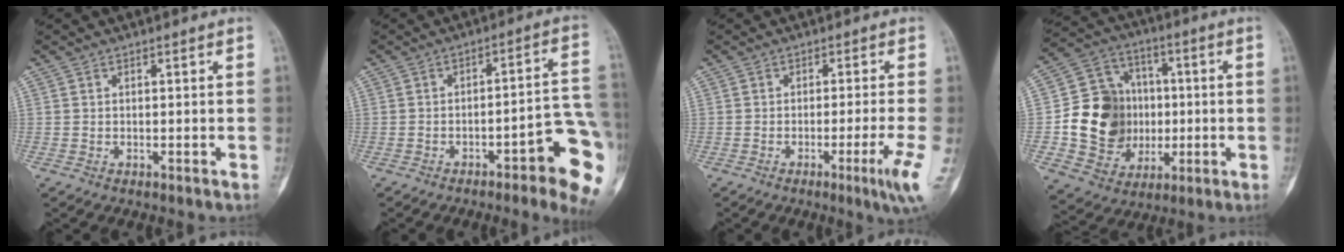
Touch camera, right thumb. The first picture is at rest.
{"total": 14.9, "force": [-6.6, 3.1, 13.0], "torque": [-0.103, 0.052, -0.080]}
{"total": 6.2, "force": [-2.5, -0.6, 5.7], "torque": [-0.087, -0.007, -0.040]}
{"total": 17.5, "force": [-0.9, 15.1, 8.9], "torque": [-0.101, 0.026, -0.002]}